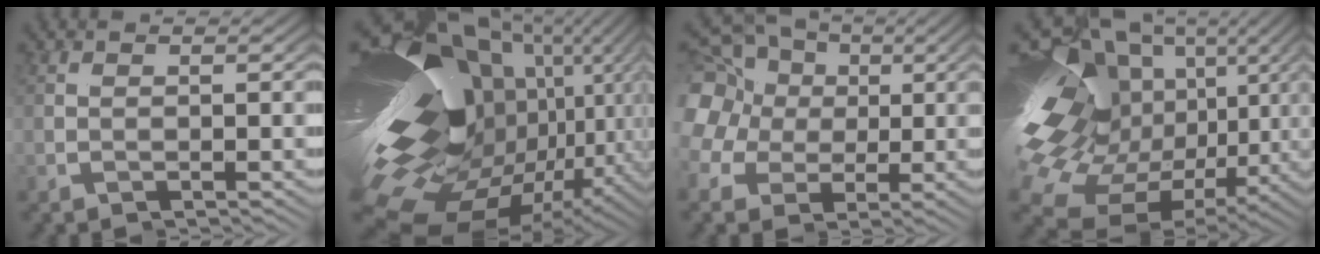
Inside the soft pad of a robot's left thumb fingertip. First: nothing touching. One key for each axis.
{"total": 28.7, "fx": -1.5, "fy": 14.7, "fz": 24.5, "tx": -0.372, "ty": -0.012, "tz": -0.012}
{"total": 13.4, "fx": 6.4, "fy": 8.8, "fz": 7.7, "tx": -0.145, "ty": 0.023, "tz": 0.085}
{"total": 19.7, "fx": 1.1, "fy": 12.1, "fz": 15.5, "tx": -0.285, "ty": 0.007, "tz": 0.012}